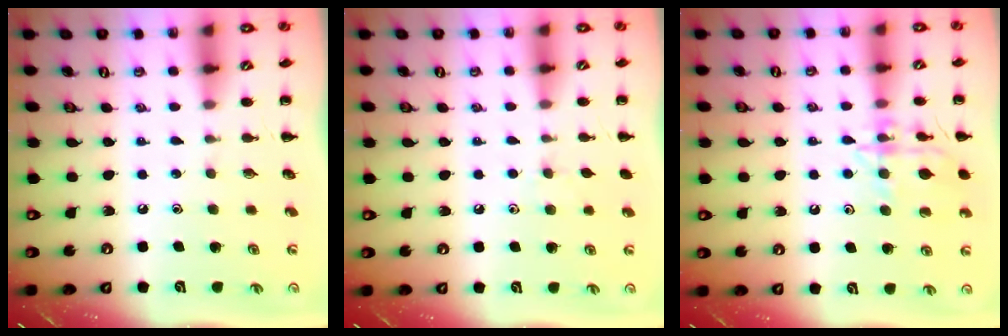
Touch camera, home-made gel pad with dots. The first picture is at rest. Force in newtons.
{"total": 3.2, "press": 3.0, "slide": 1.3}
{"total": 14.9, "press": 14.8, "slide": 1.5}